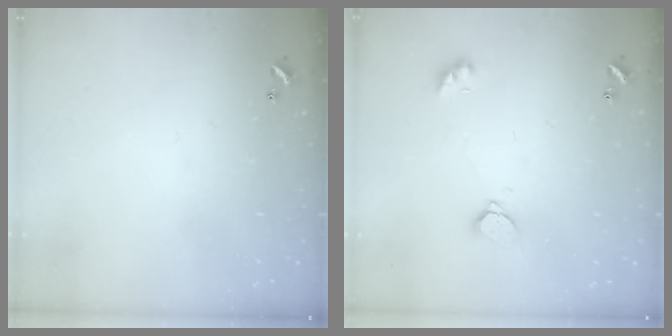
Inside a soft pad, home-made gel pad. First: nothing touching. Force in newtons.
{"total": 2.3, "press": 2.3, "slide": 0.3}